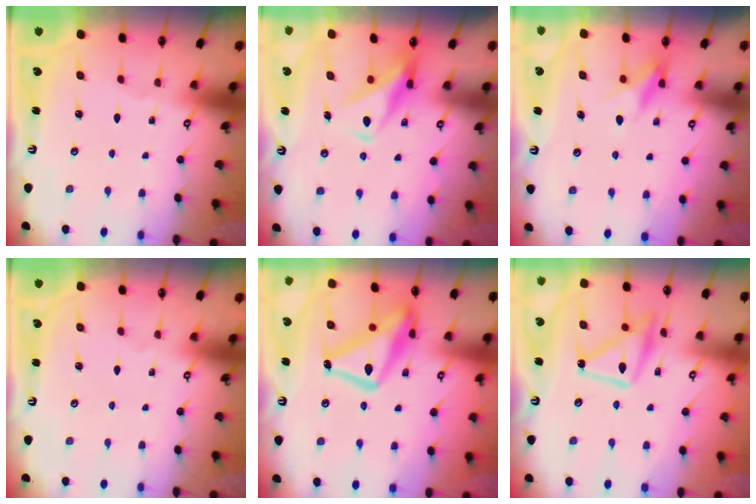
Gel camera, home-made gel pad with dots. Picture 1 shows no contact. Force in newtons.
{"total": 9.5, "press": 9.5, "slide": 0.9}
{"total": 8.5, "press": 8.5, "slide": 0.9}
{"total": 0.0}
{"total": 16.1, "press": 16.0, "slide": 1.5}
{"total": 14.0, "press": 13.9, "slide": 1.2}